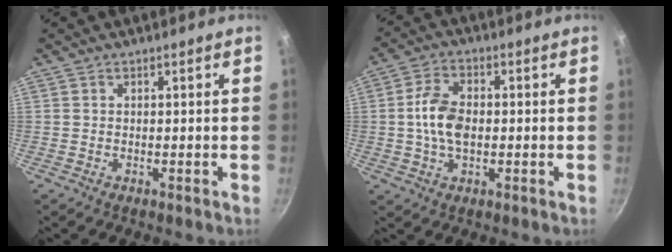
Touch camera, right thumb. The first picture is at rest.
{"total": 8.2, "force": [-0.2, 5.0, 6.5], "torque": [-0.120, 0.014, -0.009]}